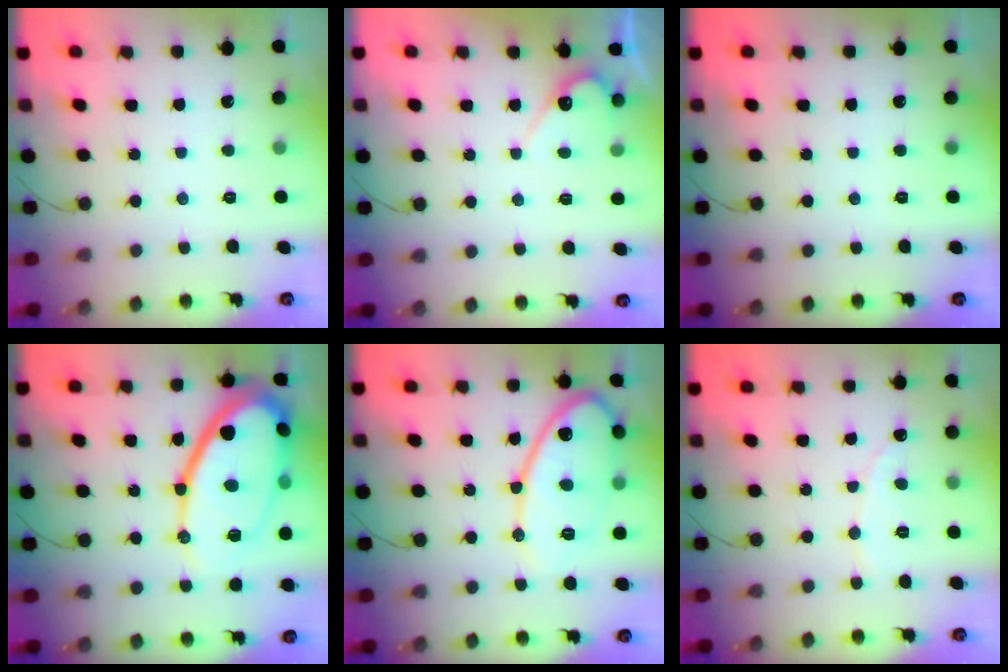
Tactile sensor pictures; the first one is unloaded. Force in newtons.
{"total": 6.3, "press": 6.3, "slide": 0.3}
{"total": 0.0}
{"total": 23.3, "press": 23.2, "slide": 2.3}
{"total": 14.5, "press": 14.4, "slide": 1.3}
{"total": 1.9, "press": 1.9, "slide": 0.1}